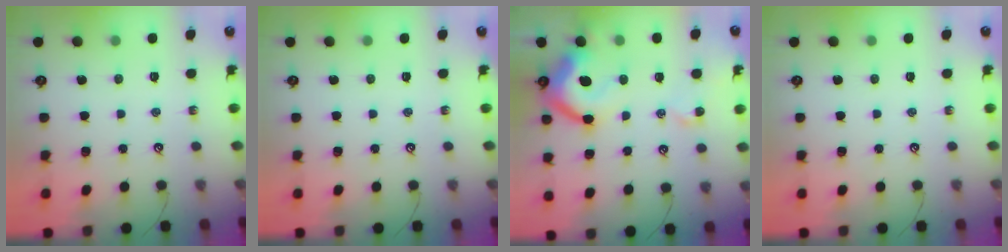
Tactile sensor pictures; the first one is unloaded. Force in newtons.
{"total": 0.0}
{"total": 15.7, "press": 15.6, "slide": 1.8}
{"total": 0.0}